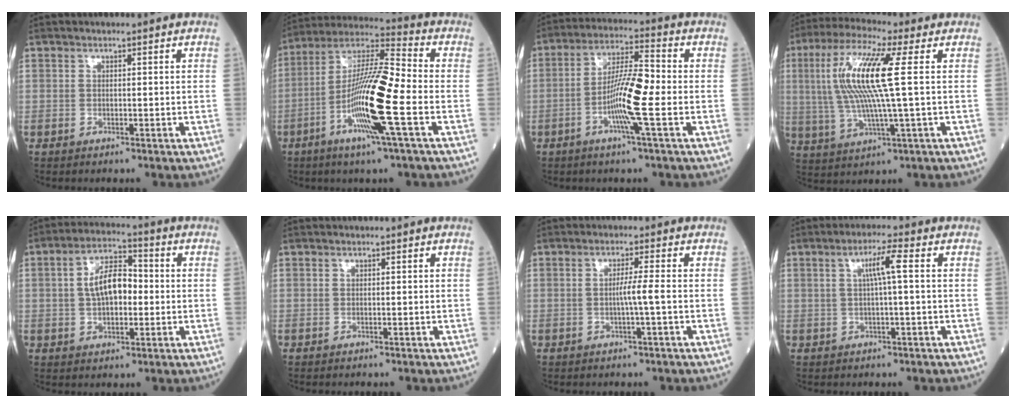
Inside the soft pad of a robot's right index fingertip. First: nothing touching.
{"total": 15.5, "force": [-4.6, 0.3, 14.8], "torque": [-0.283, -0.004, -0.094]}
{"total": 9.5, "force": [-2.6, -0.1, 9.1], "torque": [-0.168, 0.000, -0.054]}
{"total": 13.2, "force": [2.1, 0.2, 13.0], "torque": [-0.287, 0.011, 0.037]}
{"total": 8.1, "force": [0.3, 3.8, 7.2], "torque": [-0.137, 0.019, 0.002]}
{"total": 0.0}
{"total": 2.7, "force": [-0.5, -0.7, 2.5], "torque": [-0.041, 0.000, -0.012]}
{"total": 4.3, "force": [0.7, -0.3, 4.2], "torque": [-0.079, 0.008, 0.014]}